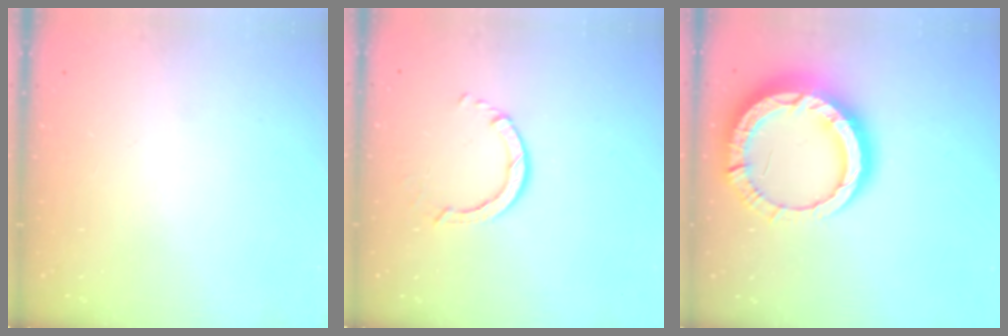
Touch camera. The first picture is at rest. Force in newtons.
{"total": 3.0, "press": 3.0, "slide": 0.4}
{"total": 17.4, "press": 17.3, "slide": 1.8}